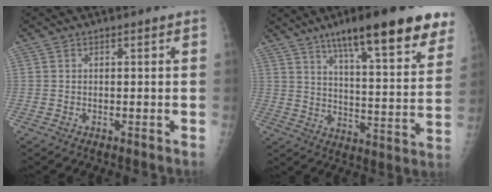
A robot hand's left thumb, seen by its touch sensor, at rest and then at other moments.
{"total": 23.2, "force": [15.0, 4.8, 17.1], "torque": [-0.216, -0.048, 0.219]}